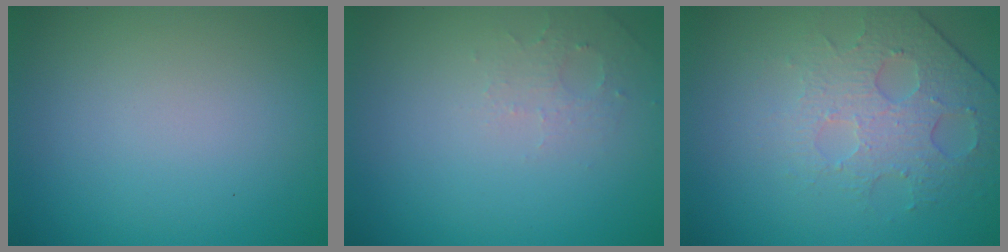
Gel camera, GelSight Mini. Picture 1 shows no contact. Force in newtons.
{"total": 1.6, "press": 1.5, "slide": 0.4}
{"total": 4.9, "press": 3.4, "slide": 3.6}